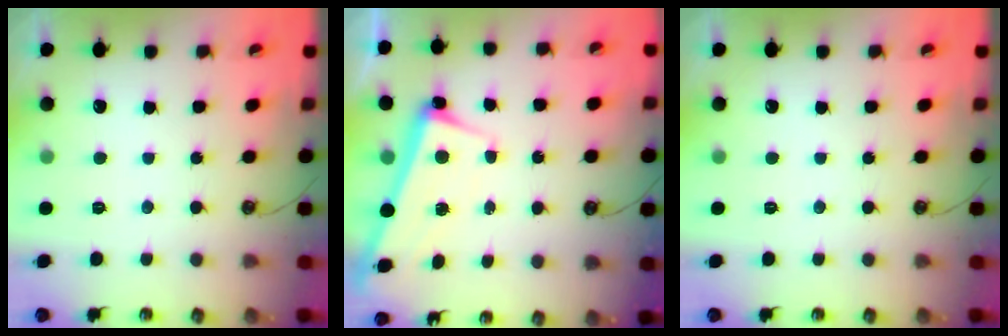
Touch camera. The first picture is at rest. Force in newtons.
{"total": 2.6, "press": 2.5, "slide": 0.6}
{"total": 0.0}